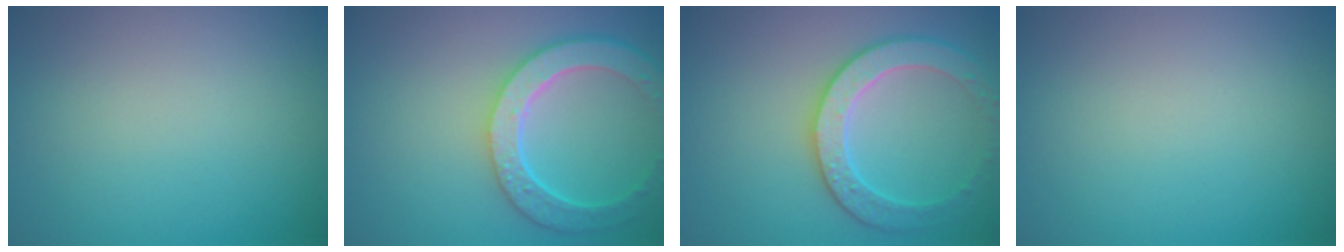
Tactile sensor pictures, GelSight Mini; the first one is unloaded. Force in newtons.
{"total": 5.9, "press": 4.7, "slide": 3.6}
{"total": 3.6, "press": 3.6, "slide": 0.4}
{"total": 0.0}